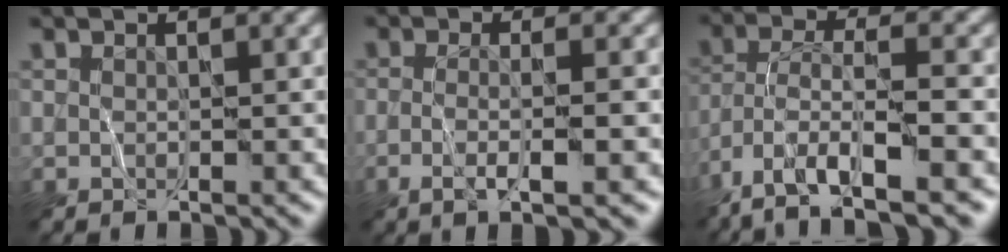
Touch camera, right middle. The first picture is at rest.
{"total": 4.2, "force": [-0.9, 1.1, 4.0], "torque": [-0.057, -0.001, -0.016]}
{"total": 10.2, "force": [-6.9, 2.8, 7.0], "torque": [-0.134, -0.003, -0.123]}